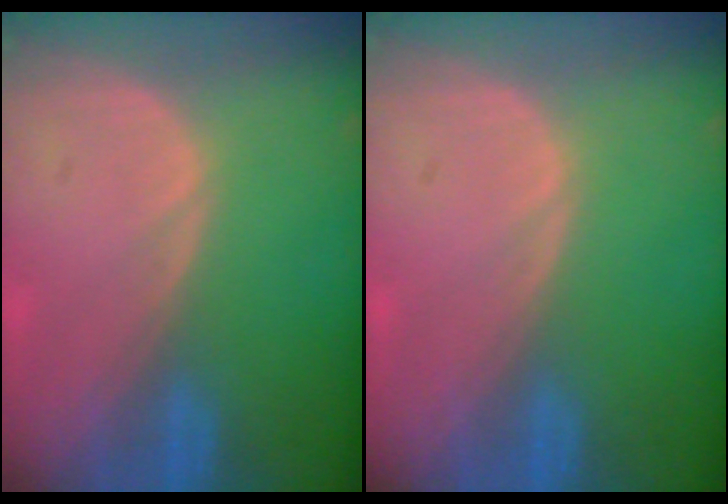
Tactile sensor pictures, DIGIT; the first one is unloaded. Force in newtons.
{"total": 0.0}